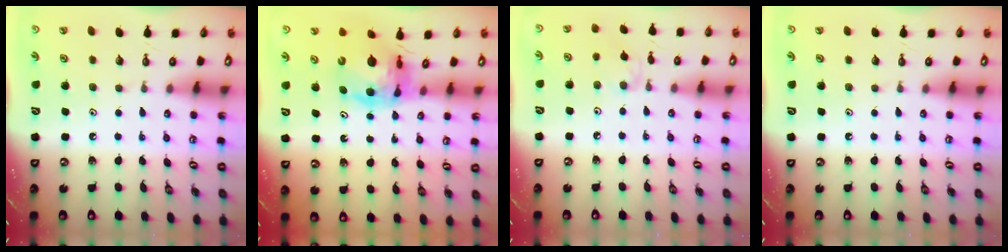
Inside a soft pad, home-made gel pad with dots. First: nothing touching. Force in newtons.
{"total": 11.7, "press": 11.7, "slide": 1.2}
{"total": 3.5, "press": 3.4, "slide": 0.6}
{"total": 0.0}